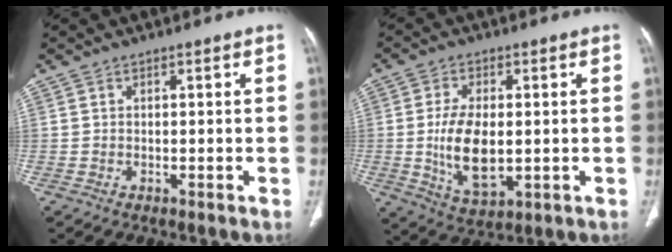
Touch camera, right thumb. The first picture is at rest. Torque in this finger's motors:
{"motor_torque": [2.96, 2.05, 1.44, -1.32, 0.42]}